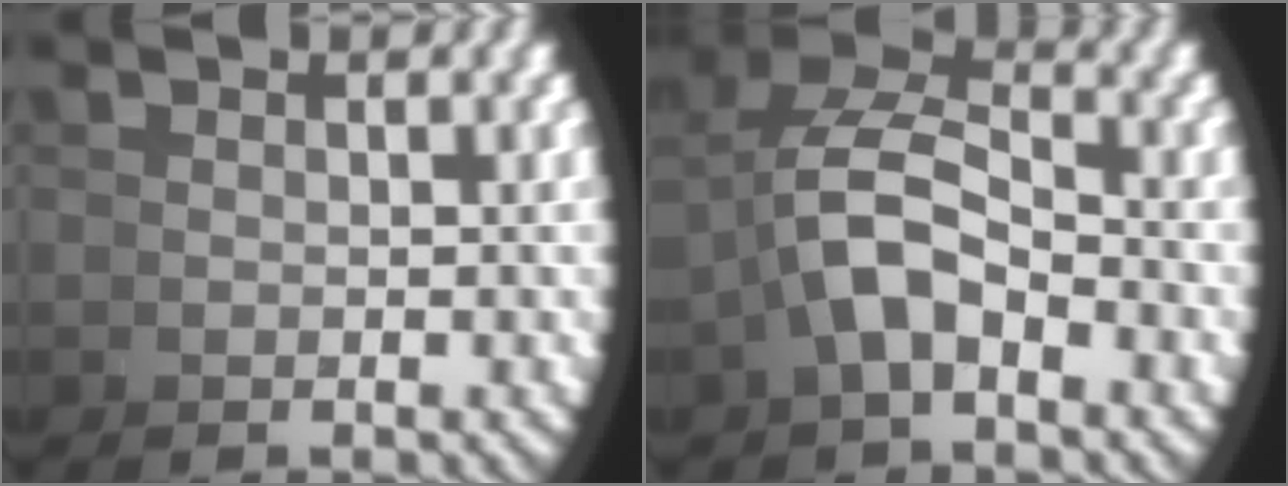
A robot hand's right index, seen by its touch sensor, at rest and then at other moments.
{"total": 7.2, "force": [0.7, 5.0, 5.1], "torque": [-0.097, 0.005, 0.004]}